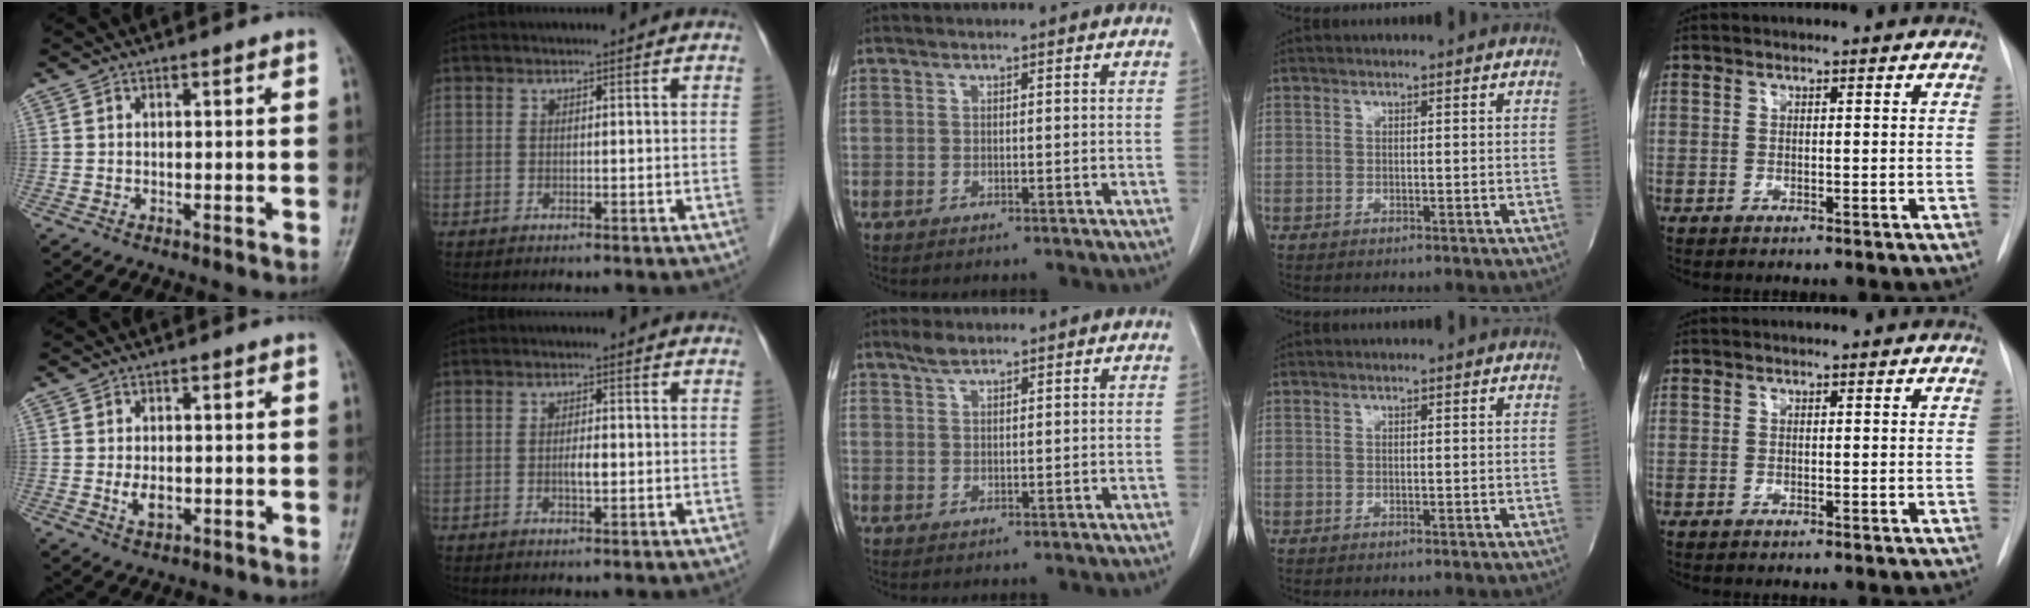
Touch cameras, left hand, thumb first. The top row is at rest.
{"thumb": {"total": 3.5, "force": [-0.6, 2.3, 2.6], "torque": [-0.040, -0.004, -0.008]}, "index": {"total": 1.8, "force": [-0.7, 0.3, 1.6], "torque": [-0.029, -0.004, -0.012]}, "middle": {"total": 1.9, "force": [1.6, 0.5, 1.0], "torque": [-0.023, 0.003, 0.032]}}